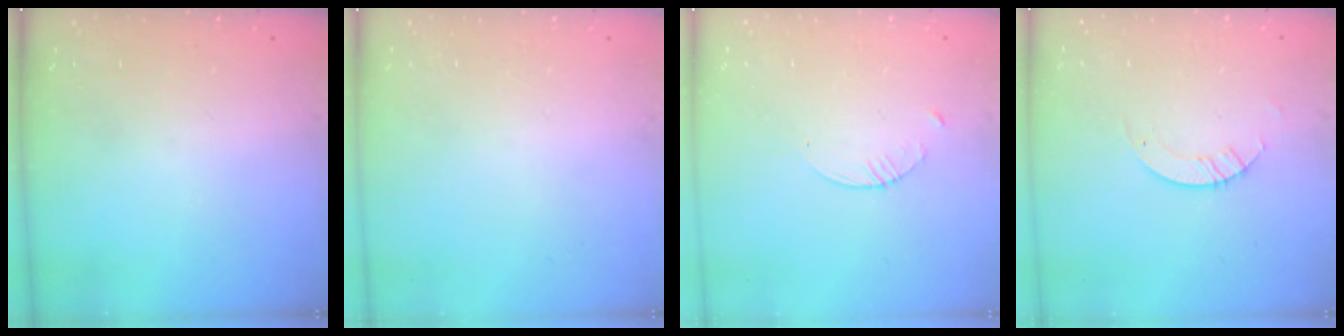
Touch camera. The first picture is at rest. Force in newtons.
{"total": 0.0}
{"total": 1.5, "press": 1.5, "slide": 0.2}
{"total": 2.8, "press": 2.8, "slide": 0.2}